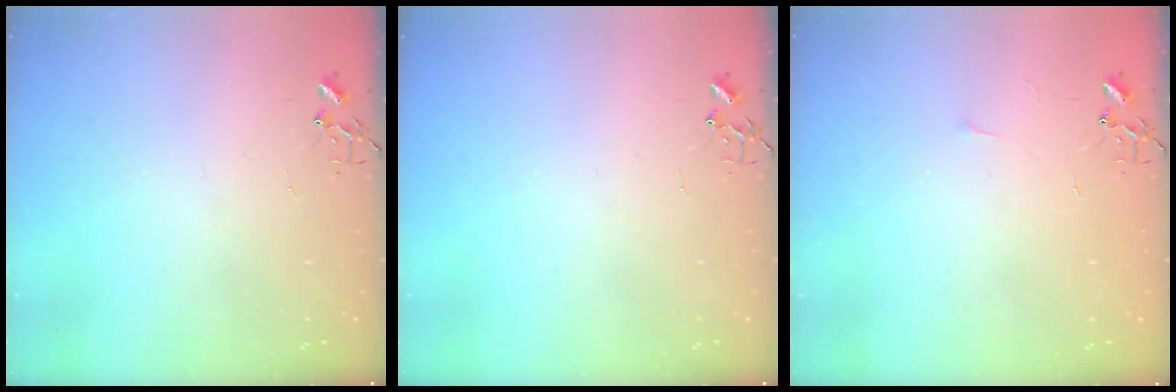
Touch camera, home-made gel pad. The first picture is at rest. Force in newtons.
{"total": 0.0}
{"total": 3.3, "press": 3.2, "slide": 0.5}